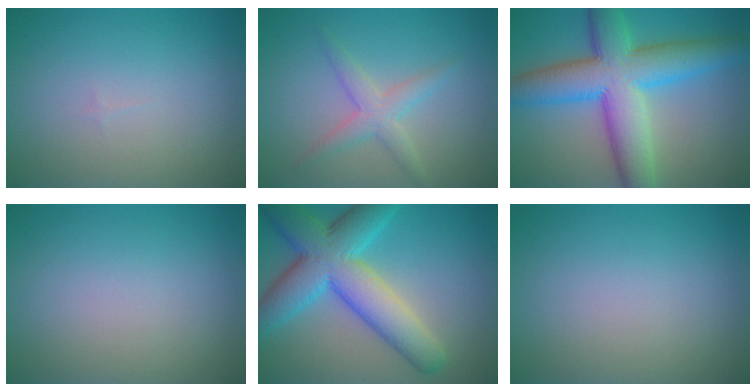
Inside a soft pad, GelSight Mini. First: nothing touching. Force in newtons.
{"total": 2.6, "press": 2.6, "slide": 0.2}
{"total": 10.6, "press": 10.6, "slide": 0.2}
{"total": 0.0}
{"total": 9.7, "press": 9.7, "slide": 0.2}
{"total": 0.0}